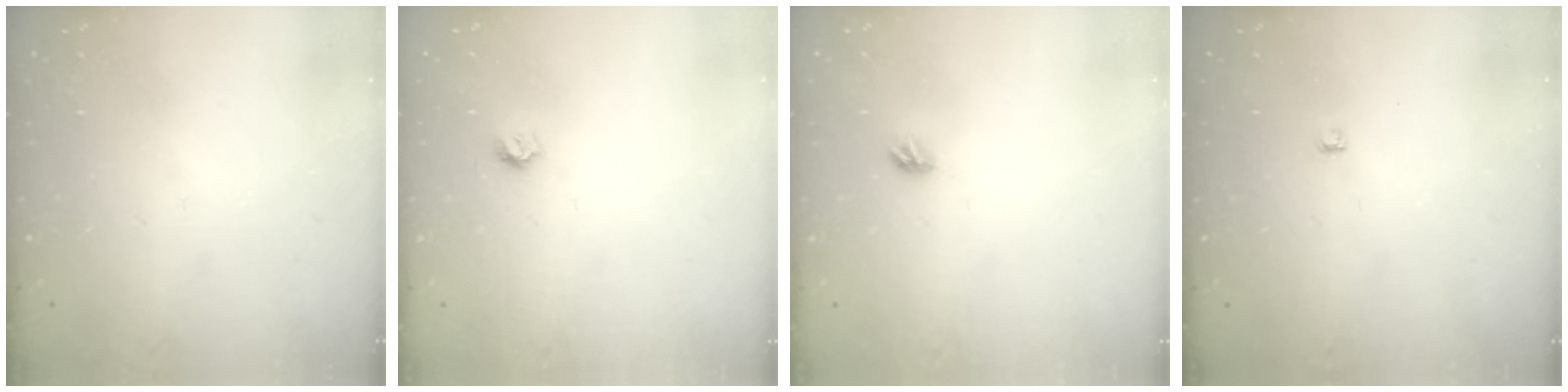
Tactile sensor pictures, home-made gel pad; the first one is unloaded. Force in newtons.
{"total": 5.1, "press": 5.1, "slide": 0.4}
{"total": 4.5, "press": 4.4, "slide": 0.9}
{"total": 2.8, "press": 2.7, "slide": 0.3}